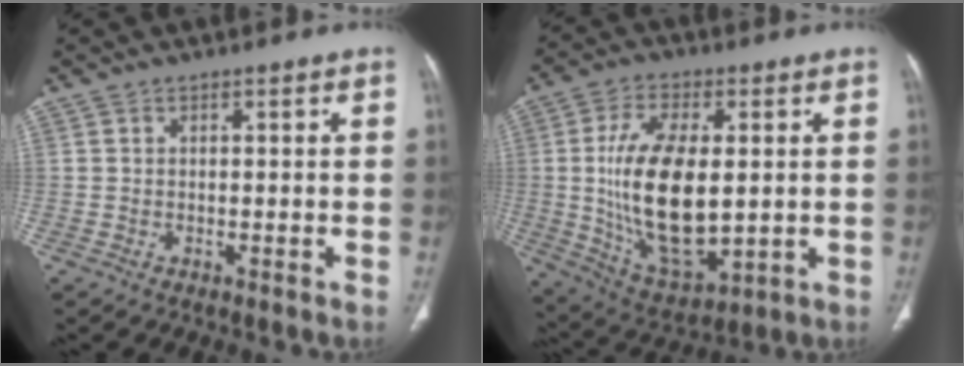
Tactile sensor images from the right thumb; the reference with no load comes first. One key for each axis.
{"total": 19.5, "fx": 0.5, "fy": 9.8, "fz": 16.8, "tx": -0.302, "ty": -0.016, "tz": 0.025}